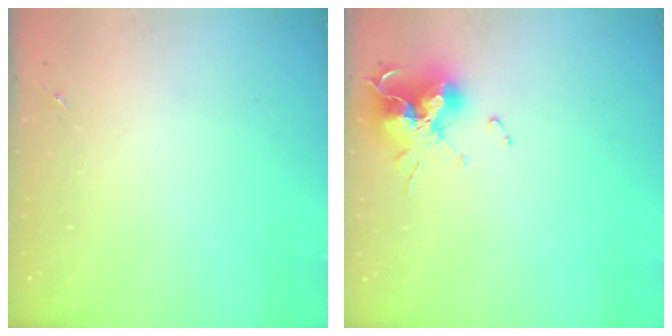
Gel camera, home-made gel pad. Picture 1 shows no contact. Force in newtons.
{"total": 14.9, "press": 14.9, "slide": 0.9}